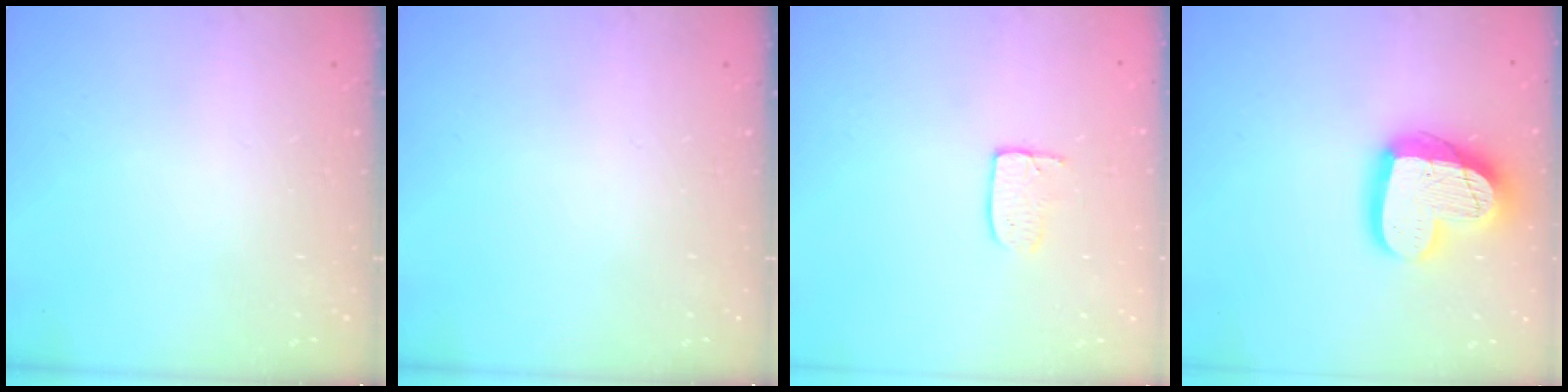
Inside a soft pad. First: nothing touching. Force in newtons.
{"total": 0.0}
{"total": 3.3, "press": 3.3, "slide": 0.1}
{"total": 19.1, "press": 19.0, "slide": 2.0}